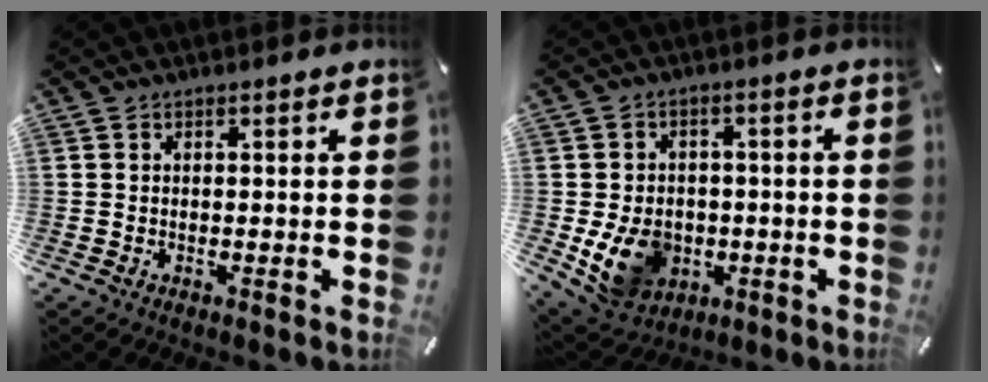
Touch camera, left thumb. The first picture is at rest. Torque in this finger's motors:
{"motor_torque": [0.89, 2.42, 0.37, -0.15, 0.33]}